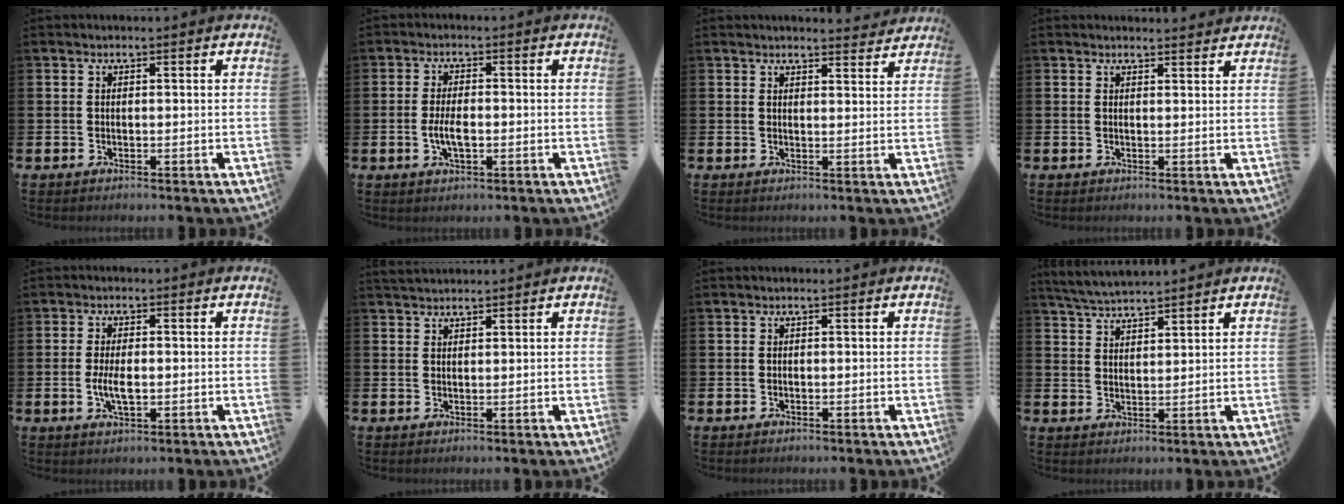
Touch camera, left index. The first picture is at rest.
{"total": 3.9, "force": [-0.7, 1.7, 3.4], "torque": [-0.060, -0.003, -0.016]}
{"total": 2.7, "force": [2.7, 0.2, 0.0], "torque": [0.003, -0.018, 0.046]}
{"total": 1.5, "force": [1.5, 0.1, 0.0], "torque": [0.008, -0.008, 0.025]}
{"total": 3.8, "force": [-0.4, 1.7, 3.4], "torque": [-0.068, 0.001, -0.011]}
{"total": 1.8, "force": [1.8, 0.4, 0.1], "torque": [0.003, -0.004, 0.031]}
{"total": 0.0}
{"total": 4.2, "force": [4.2, 0.2, 0.7], "torque": [-0.032, -0.016, 0.077]}